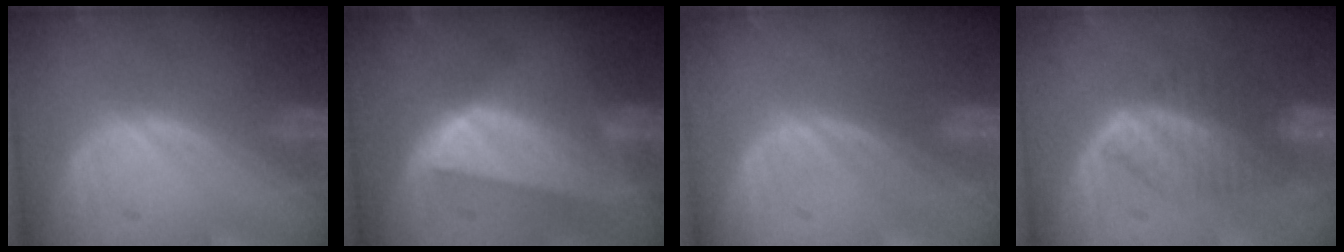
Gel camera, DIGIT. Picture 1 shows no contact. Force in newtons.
{"total": 8.2, "press": 7.2, "slide": 3.9}
{"total": 0.0}
{"total": 6.7, "press": 6.0, "slide": 2.9}